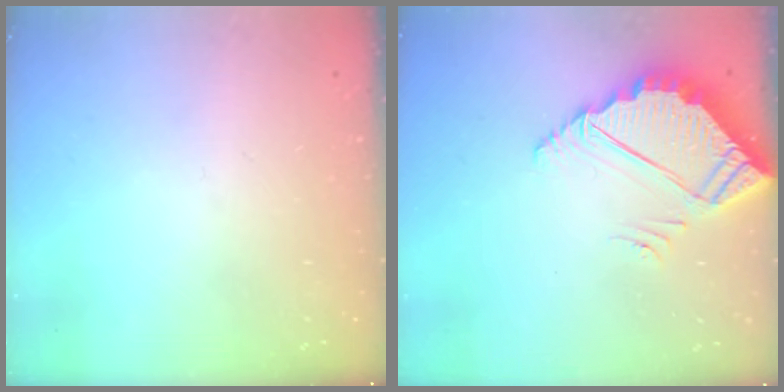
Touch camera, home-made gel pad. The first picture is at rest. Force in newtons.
{"total": 4.5, "press": 4.4, "slide": 0.3}